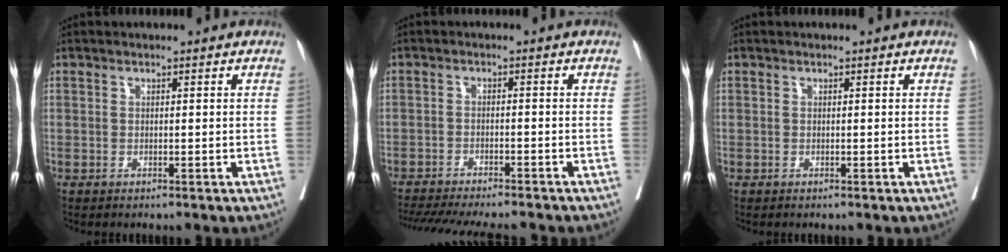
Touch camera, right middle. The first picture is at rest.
{"total": 15.4, "force": [-13.7, 1.7, 6.8], "torque": [-0.134, -0.027, -0.190]}
{"total": 0.0}